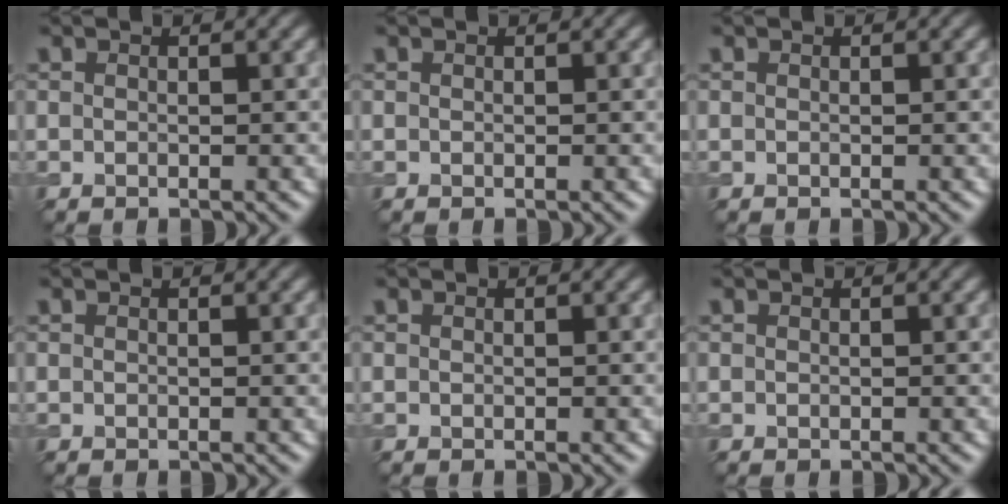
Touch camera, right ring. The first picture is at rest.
{"total": 0.0}
{"total": 0.0}
{"total": 0.0}
{"total": 0.0}
{"total": 0.0}